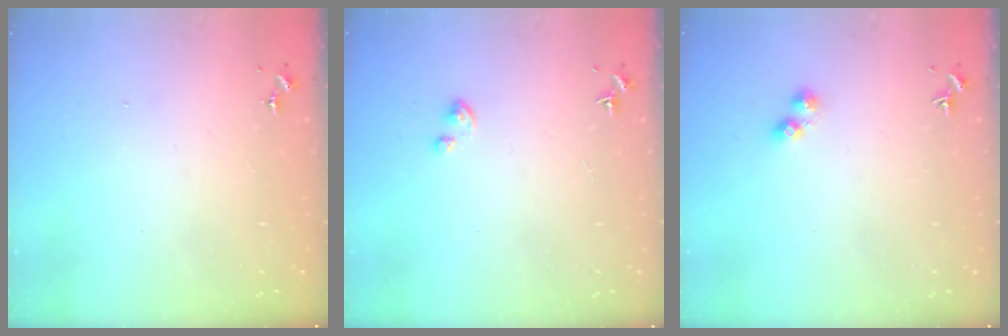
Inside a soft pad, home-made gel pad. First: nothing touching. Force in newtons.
{"total": 1.8, "press": 1.8, "slide": 0.1}
{"total": 2.8, "press": 2.8, "slide": 0.5}